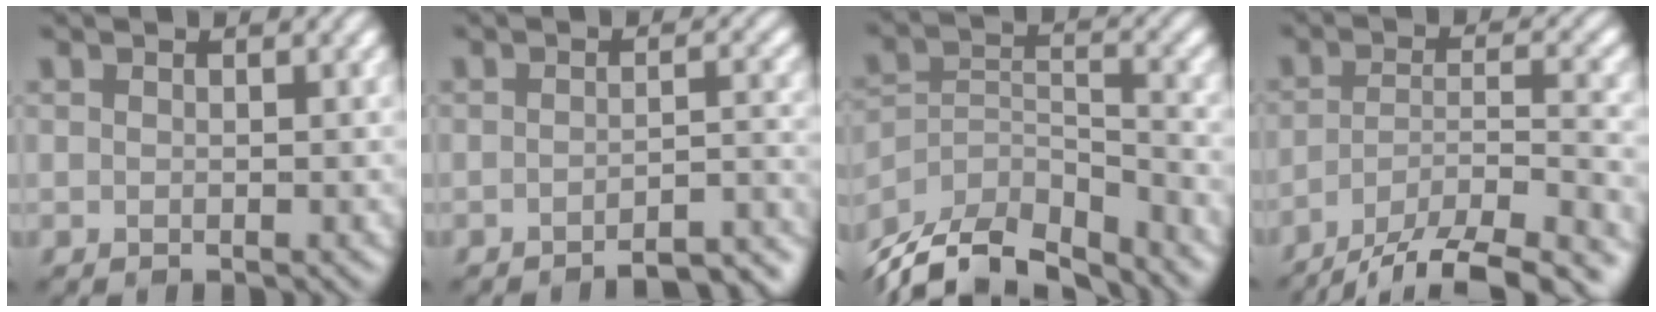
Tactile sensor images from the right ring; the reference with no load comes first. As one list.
[{"total": 5.3, "force": [-4.5, 1.1, 2.7], "torque": [-0.023, 0.008, -0.053]}, {"total": 11.5, "force": [-9.9, 3.8, 4.4], "torque": [-0.092, -0.015, -0.162]}, {"total": 12.2, "force": [-9.9, 3.4, 6.3], "torque": [-0.102, -0.017, -0.143]}]